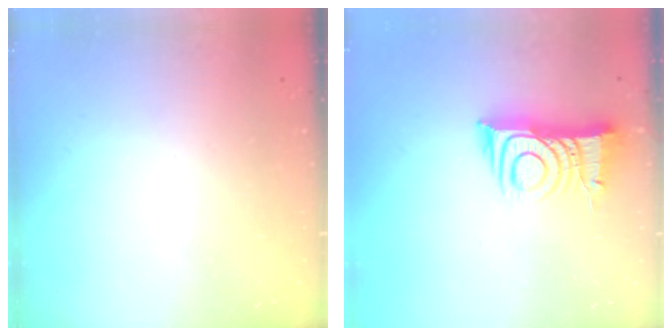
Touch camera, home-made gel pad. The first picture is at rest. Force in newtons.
{"total": 9.9, "press": 9.9, "slide": 1.0}